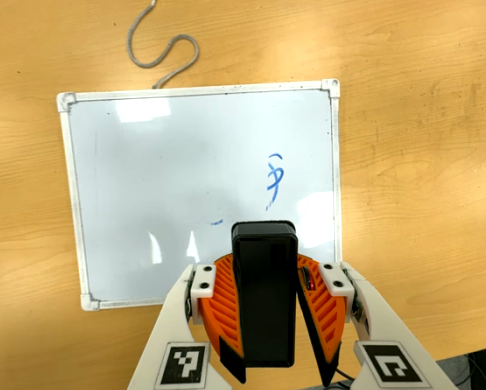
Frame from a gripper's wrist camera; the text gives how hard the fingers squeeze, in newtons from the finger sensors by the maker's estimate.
{"total": 10.9, "left": 10.1, "right": 11.7}